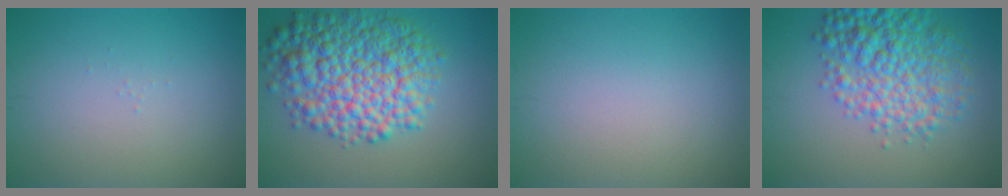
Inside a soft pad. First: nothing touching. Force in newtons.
{"total": 9.7, "press": 9.7, "slide": 0.2}
{"total": 0.0}
{"total": 6.9, "press": 6.9, "slide": 0.1}